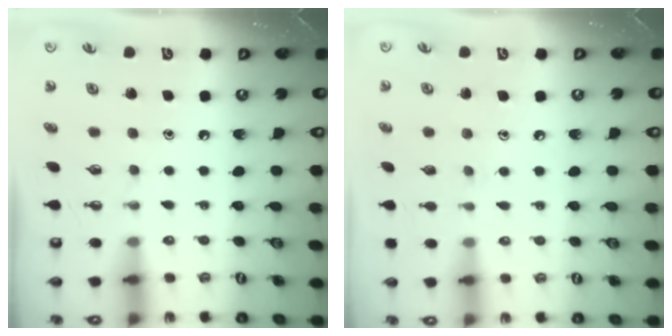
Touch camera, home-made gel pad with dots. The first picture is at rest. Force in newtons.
{"total": 5.0, "press": 5.0, "slide": 0.6}